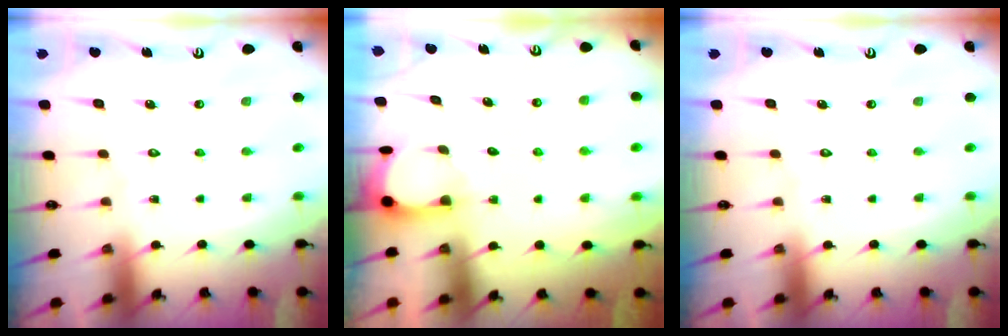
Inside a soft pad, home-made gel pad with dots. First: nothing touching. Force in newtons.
{"total": 3.1, "press": 3.1, "slide": 0.4}
{"total": 0.0}